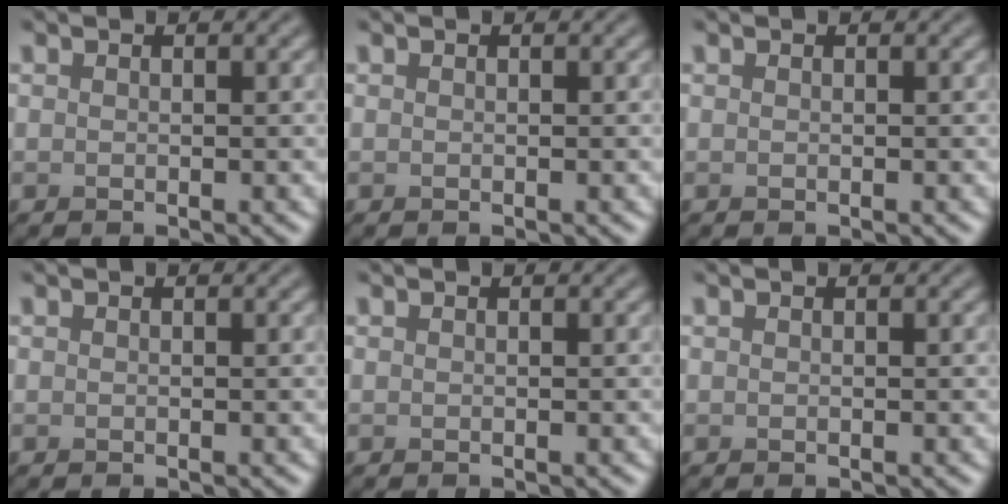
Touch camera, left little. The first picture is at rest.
{"total": 0.0}
{"total": 0.0}
{"total": 0.0}
{"total": 0.0}
{"total": 0.0}